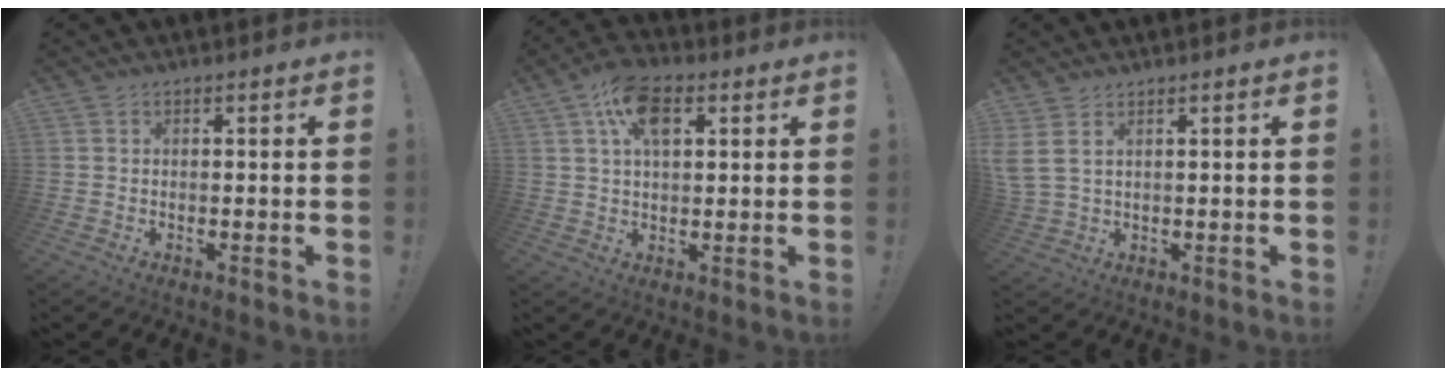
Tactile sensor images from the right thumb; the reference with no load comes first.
{"total": 10.9, "force": [4.2, 6.0, 8.1], "torque": [-0.135, 0.002, 0.078]}
{"total": 4.1, "force": [2.4, 1.3, 3.1], "torque": [-0.071, -0.011, 0.048]}